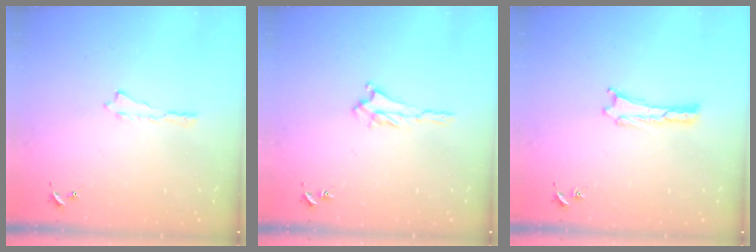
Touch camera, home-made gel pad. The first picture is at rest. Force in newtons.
{"total": 2.0, "press": 2.0, "slide": 0.5}
{"total": 0.0}